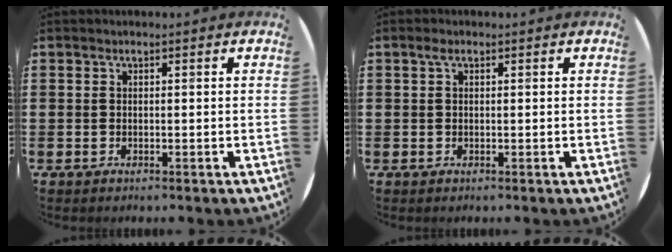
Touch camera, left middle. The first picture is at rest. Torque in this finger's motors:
{"motor_torque": [0.54, -0.63, 0.00, -0.01]}